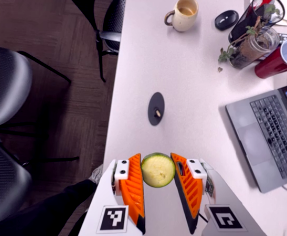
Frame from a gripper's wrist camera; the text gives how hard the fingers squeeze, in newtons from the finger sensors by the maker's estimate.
{"total": 10.2, "left": 9.9, "right": 10.4}